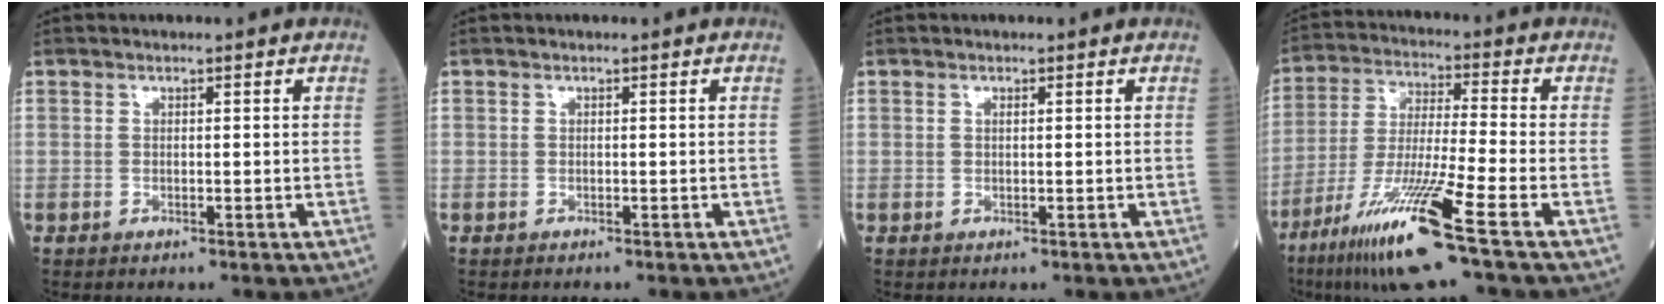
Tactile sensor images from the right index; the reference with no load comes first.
{"total": 0.0}
{"total": 0.0}
{"total": 15.3, "force": [-8.5, -1.0, 12.7], "torque": [-0.259, -0.042, -0.157]}